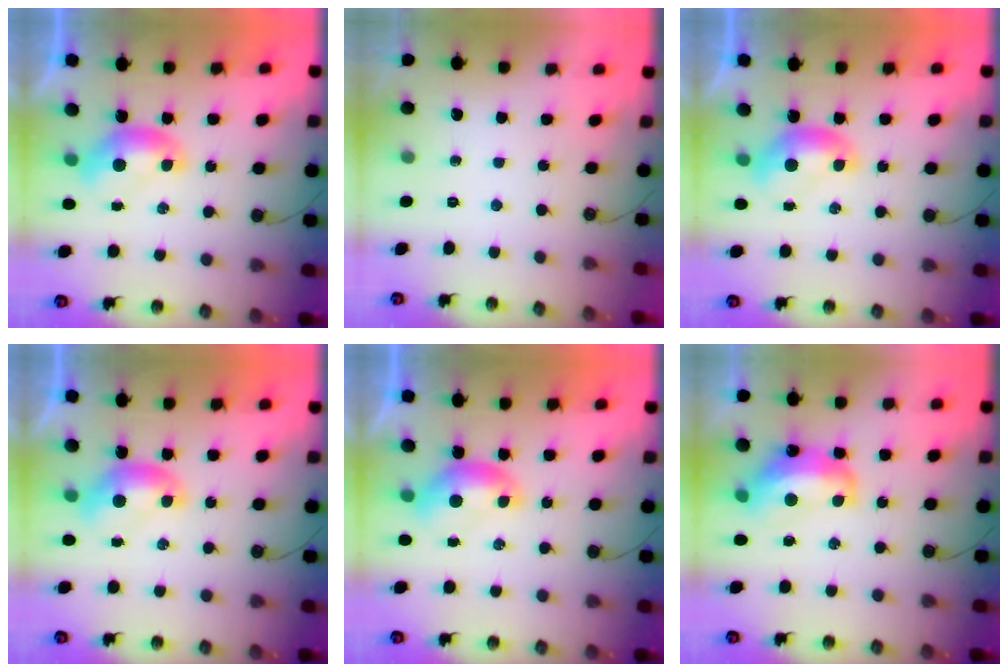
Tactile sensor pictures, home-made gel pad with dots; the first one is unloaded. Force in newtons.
{"total": 0.0}
{"total": 0.0}
{"total": 0.0}
{"total": 0.0}
{"total": 7.2, "press": 7.1, "slide": 1.2}